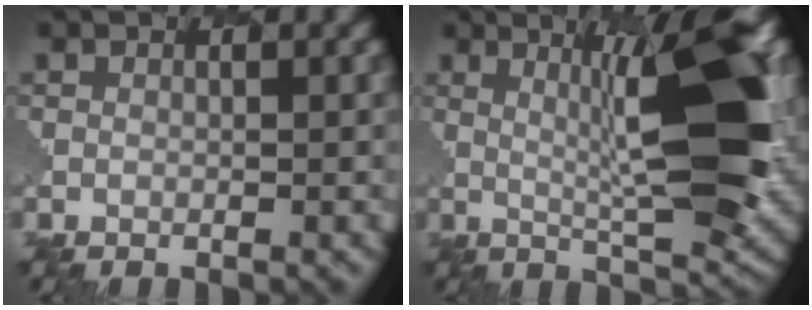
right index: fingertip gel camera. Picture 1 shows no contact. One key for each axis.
{"total": 7.0, "fx": 2.0, "fy": 0.4, "fz": 6.6, "tx": -0.125, "ty": 0.006, "tz": 0.021}